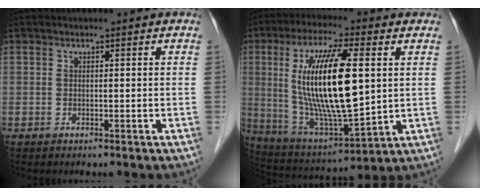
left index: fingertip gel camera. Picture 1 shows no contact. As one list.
[{"total": 18.5, "force": [2.8, 3.9, 17.8], "torque": [-0.346, -0.005, 0.056]}]